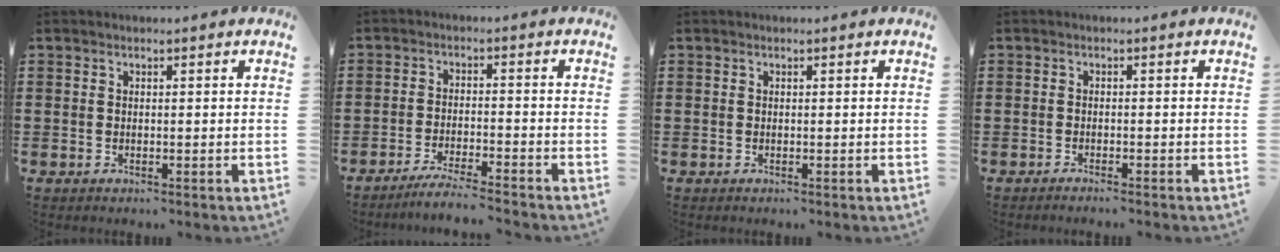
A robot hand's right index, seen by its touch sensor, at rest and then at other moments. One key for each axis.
{"total": 3.8, "fx": -3.6, "fy": -0.4, "fz": 1.1, "tx": -0.028, "ty": -0.007, "tz": -0.074}
{"total": 0.0}
{"total": 0.9, "fx": -0.9, "fy": -0.2, "fz": 0.2, "tx": -0.004, "ty": -0.001, "tz": -0.017}